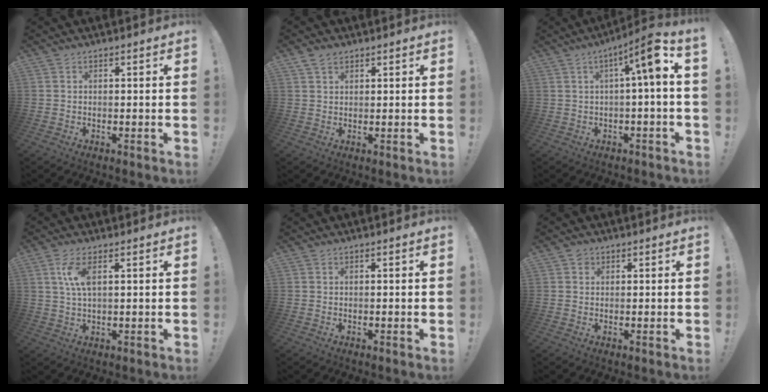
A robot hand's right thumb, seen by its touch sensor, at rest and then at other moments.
{"total": 2.9, "force": [2.1, 1.6, 1.1], "torque": [-0.016, -0.007, 0.040]}
{"total": 9.6, "force": [2.0, 0.4, 9.3], "torque": [-0.142, -0.012, 0.024]}
{"total": 6.5, "force": [2.0, 2.5, 5.7], "torque": [-0.111, 0.000, 0.033]}
{"total": 0.0}
{"total": 1.6, "force": [1.0, 1.2, 0.4], "torque": [-0.002, -0.003, 0.017]}